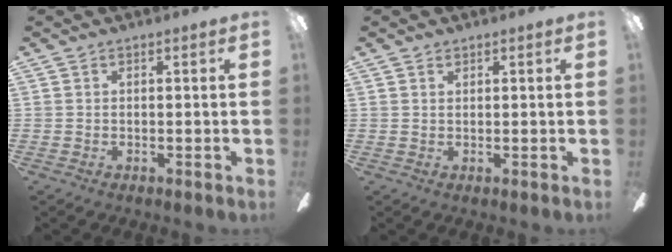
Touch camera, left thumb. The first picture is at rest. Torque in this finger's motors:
{"motor_torque": [0.10, -0.20, -0.35, 0.21, 0.01]}